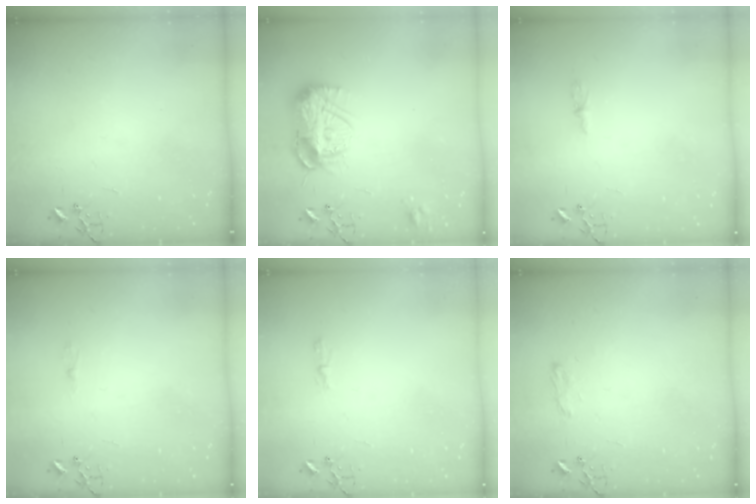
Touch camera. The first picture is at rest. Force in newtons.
{"total": 12.6, "press": 12.6, "slide": 1.1}
{"total": 4.4, "press": 4.3, "slide": 0.5}
{"total": 2.5, "press": 2.5, "slide": 0.3}
{"total": 3.9, "press": 3.9, "slide": 0.5}
{"total": 7.9, "press": 7.8, "slide": 0.9}